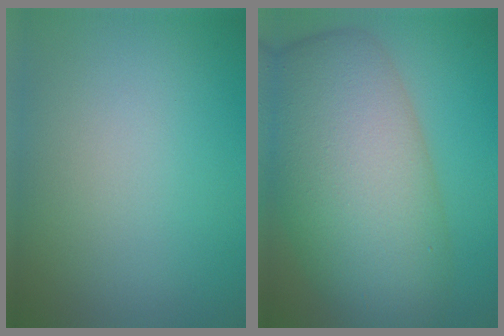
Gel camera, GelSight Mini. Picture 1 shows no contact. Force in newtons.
{"total": 12.4, "press": 12.4, "slide": 0.3}